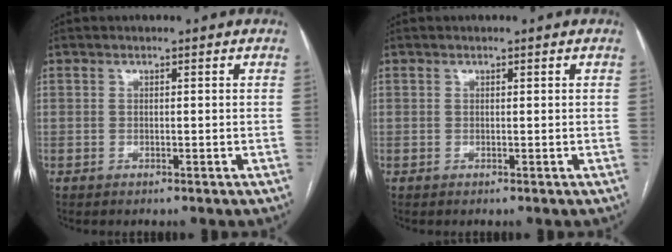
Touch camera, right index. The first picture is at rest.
{"total": 0.0}